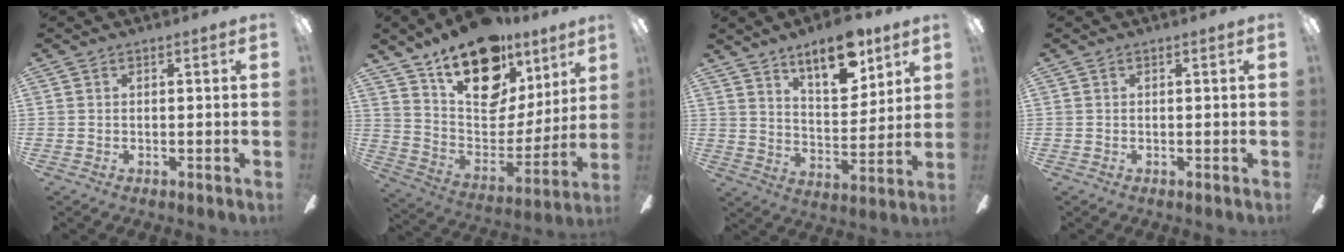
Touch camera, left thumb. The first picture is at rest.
{"total": 20.7, "force": [14.3, 11.0, 10.3], "torque": [-0.160, -0.092, 0.257]}
{"total": 13.4, "force": [9.5, 5.4, 7.9], "torque": [-0.109, -0.046, 0.162]}
{"total": 0.0}